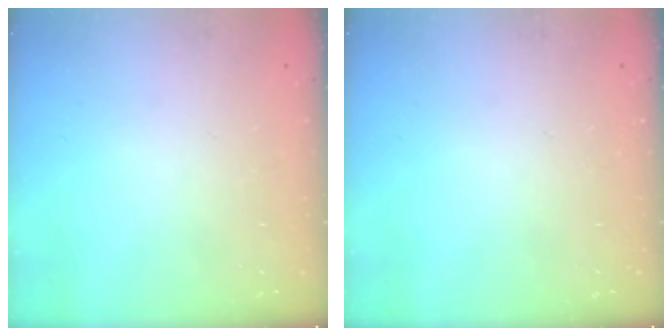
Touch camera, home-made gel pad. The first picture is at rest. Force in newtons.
{"total": 0.0}